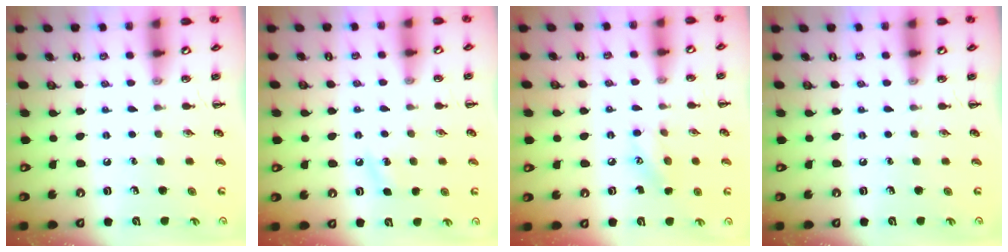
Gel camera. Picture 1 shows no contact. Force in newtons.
{"total": 4.5, "press": 4.3, "slide": 1.2}
{"total": 7.7, "press": 7.6, "slide": 1.0}
{"total": 0.0}